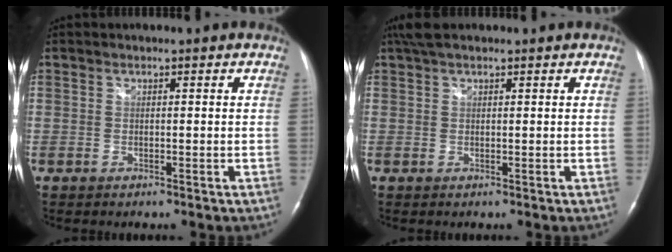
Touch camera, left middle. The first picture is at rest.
{"total": 3.8, "force": [2.9, 1.1, 2.1], "torque": [-0.046, 0.028, 0.056]}